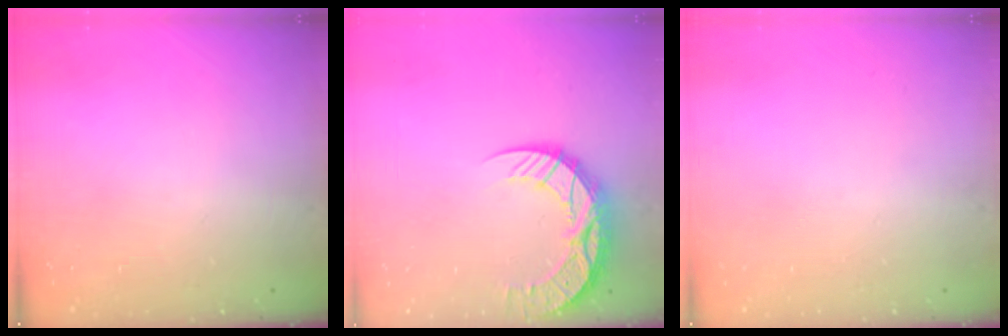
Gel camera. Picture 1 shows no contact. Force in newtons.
{"total": 13.3, "press": 13.2, "slide": 1.0}
{"total": 0.0}